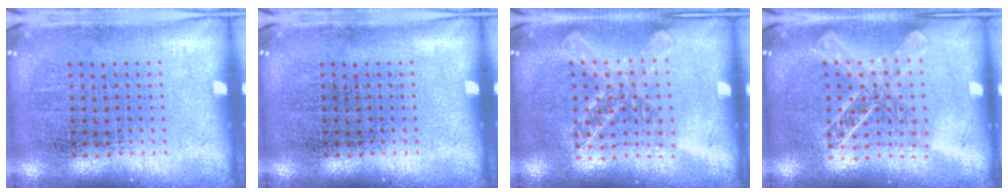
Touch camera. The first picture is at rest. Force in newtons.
{"total": 0.0}
{"total": 1.6, "press": 1.4, "slide": 0.7}
{"total": 1.8, "press": 1.6, "slide": 0.8}